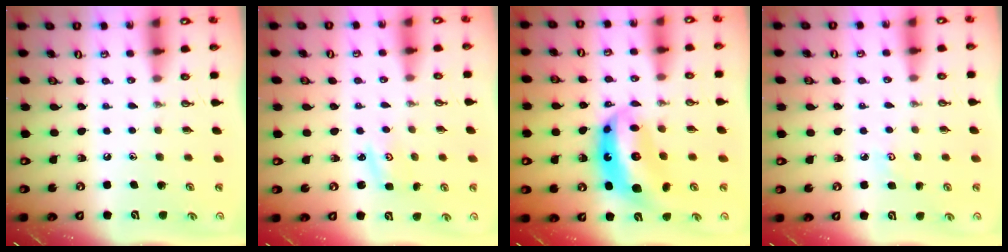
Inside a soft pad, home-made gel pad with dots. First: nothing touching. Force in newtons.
{"total": 2.8, "press": 2.8, "slide": 0.3}
{"total": 13.7, "press": 13.6, "slide": 1.8}
{"total": 2.8, "press": 2.8, "slide": 0.3}